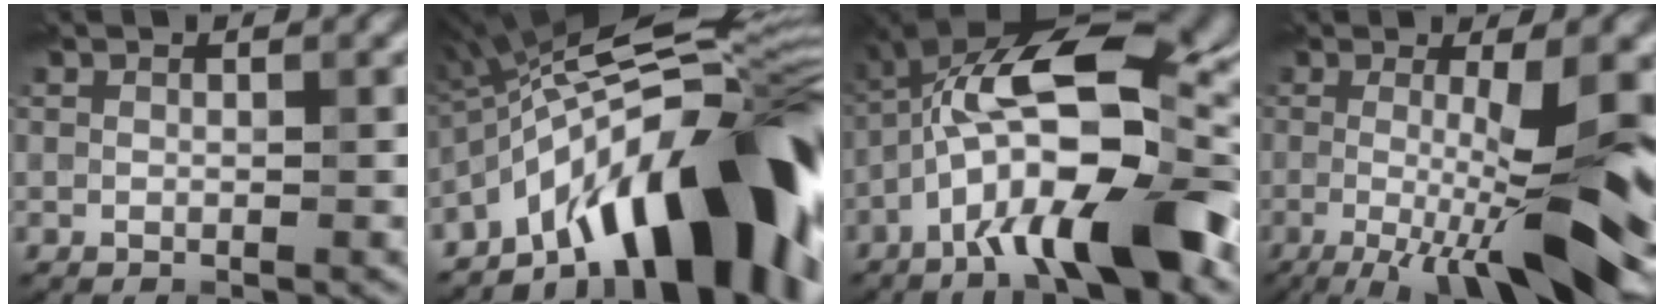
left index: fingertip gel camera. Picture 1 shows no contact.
{"total": 16.2, "force": [-7.7, 4.9, 13.3], "torque": [-0.189, 0.037, -0.138]}
{"total": 14.4, "force": [-3.8, 4.5, 13.2], "torque": [-0.197, 0.033, -0.059]}
{"total": 13.6, "force": [-2.2, 3.1, 13.1], "torque": [-0.177, -0.009, -0.029]}